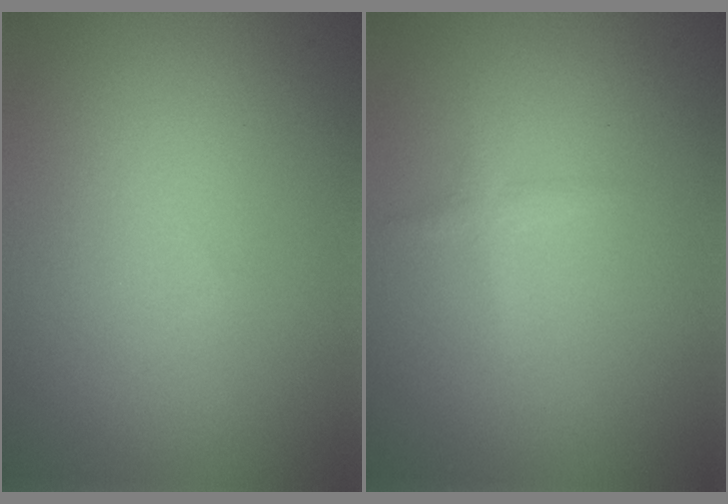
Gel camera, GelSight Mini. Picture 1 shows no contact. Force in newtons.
{"total": 0.8, "press": 0.8, "slide": 0.1}